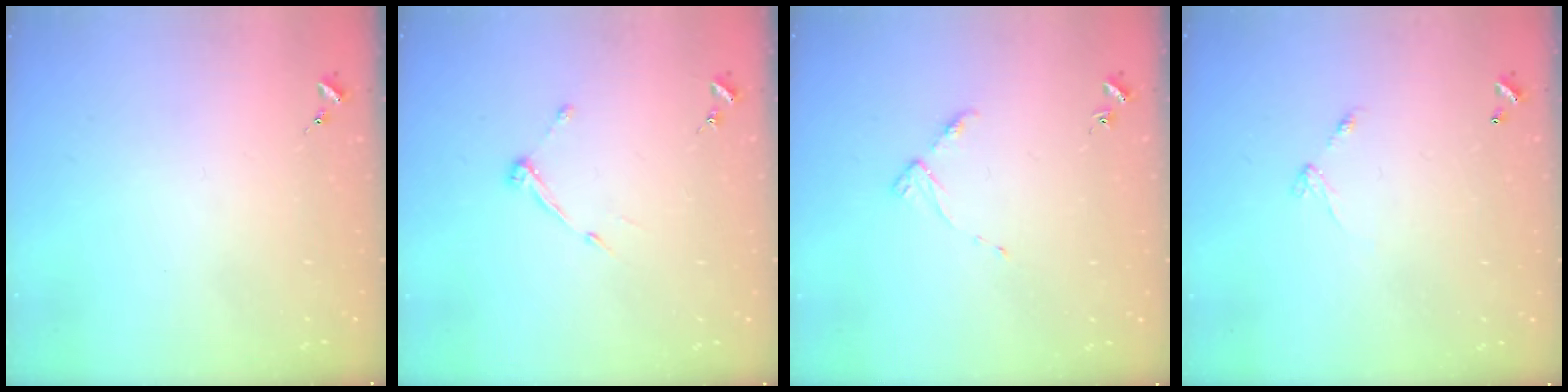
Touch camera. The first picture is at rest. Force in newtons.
{"total": 6.2, "press": 6.2, "slide": 0.5}
{"total": 3.8, "press": 3.8, "slide": 0.5}
{"total": 4.3, "press": 4.3, "slide": 0.3}